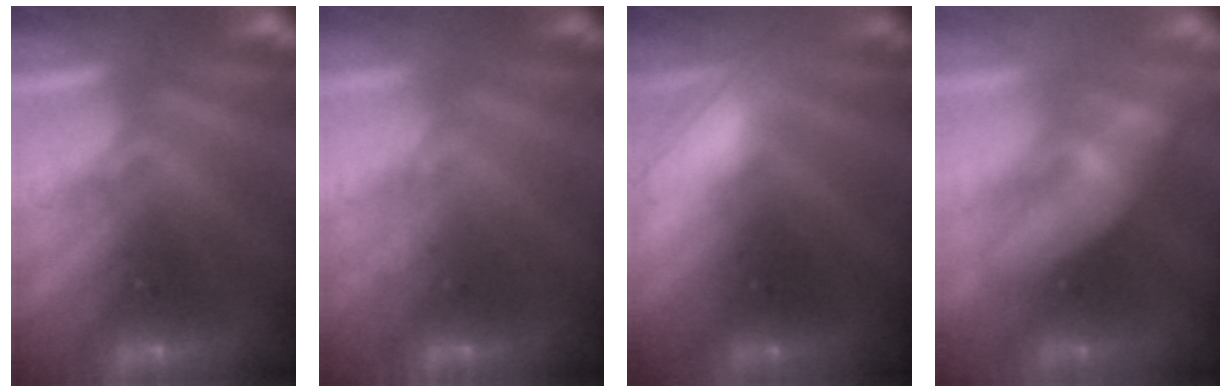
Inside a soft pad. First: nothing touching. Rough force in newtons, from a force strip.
{"total": 2.5}
{"total": 2.9}
{"total": 3.5}